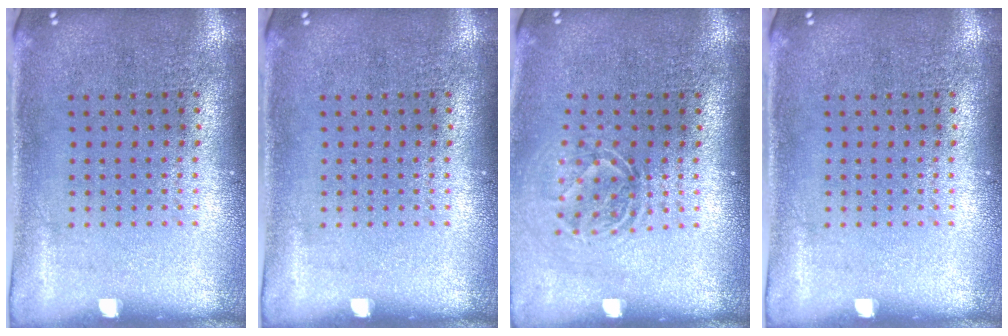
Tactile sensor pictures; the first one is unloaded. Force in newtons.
{"total": 0.0}
{"total": 1.5, "press": 1.1, "slide": 1.0}
{"total": 0.0}